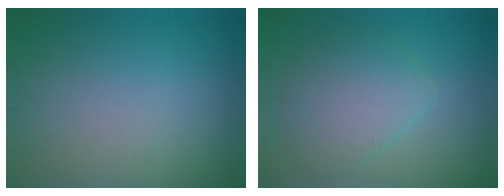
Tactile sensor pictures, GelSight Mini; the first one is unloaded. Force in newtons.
{"total": 3.9, "press": 3.9, "slide": 0.2}